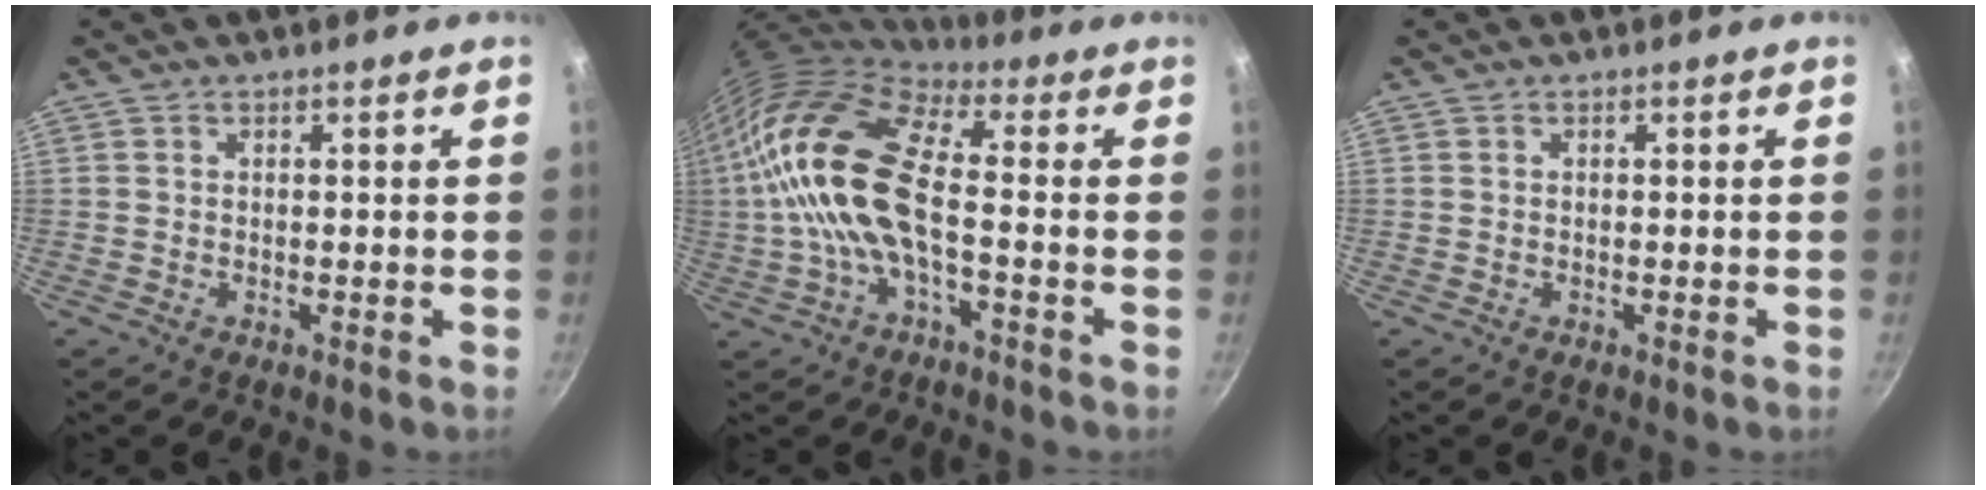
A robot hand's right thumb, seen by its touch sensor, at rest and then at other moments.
{"total": 18.0, "force": [-1.4, 7.4, 16.3], "torque": [-0.345, 0.040, -0.031]}
{"total": 0.0}